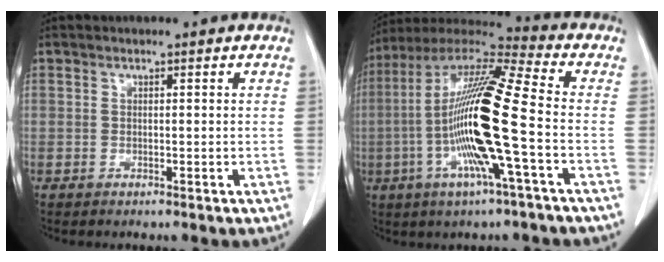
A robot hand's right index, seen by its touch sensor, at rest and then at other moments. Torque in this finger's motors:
{"motor_torque": [2.14, 0.00, 0.63, 0.21]}